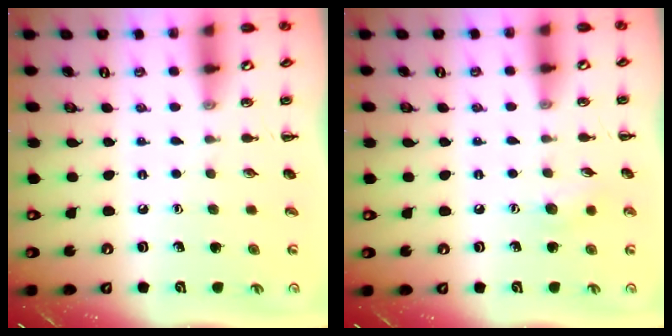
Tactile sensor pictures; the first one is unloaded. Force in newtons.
{"total": 6.4, "press": 6.2, "slide": 1.4}